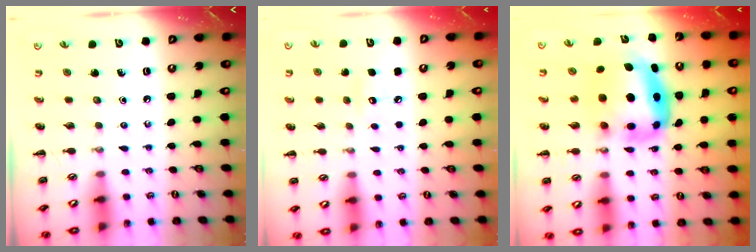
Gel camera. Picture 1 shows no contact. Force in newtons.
{"total": 4.8, "press": 4.7, "slide": 1.3}
{"total": 8.4, "press": 8.1, "slide": 2.2}